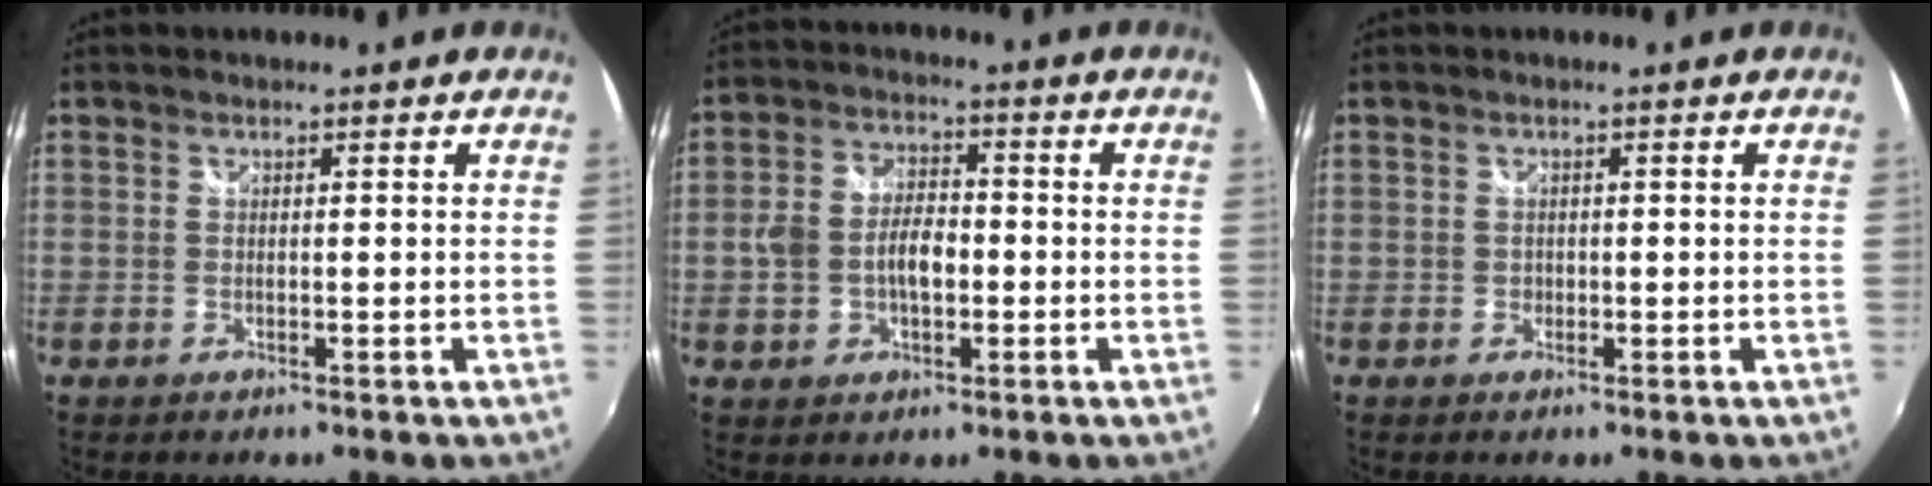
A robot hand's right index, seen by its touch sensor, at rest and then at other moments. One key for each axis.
{"total": 7.9, "fx": -1.5, "fy": 5.0, "fz": 5.9, "tx": -0.117, "ty": 0.011, "tz": -0.020}
{"total": 1.0, "fx": -0.4, "fy": 1.0, "fz": 0.1, "tx": -0.001, "ty": -0.003, "tz": -0.004}